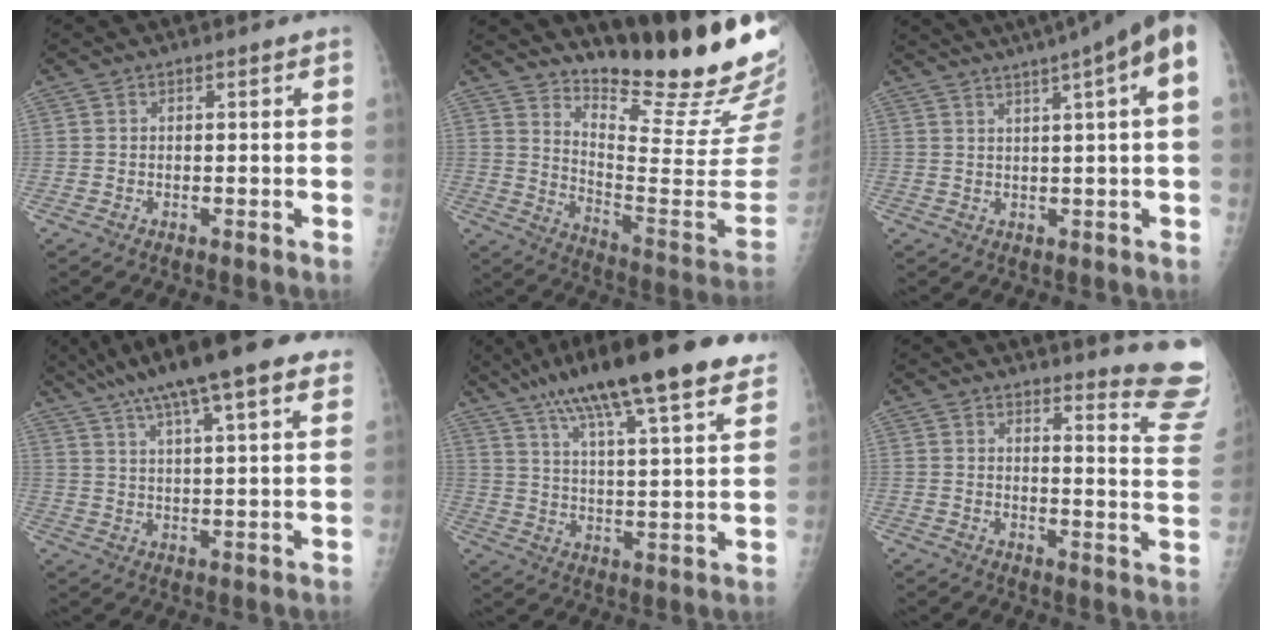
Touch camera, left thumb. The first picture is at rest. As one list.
[{"total": 24.9, "force": [20.6, 3.6, 13.5], "torque": [-0.176, -0.181, 0.289]}, {"total": 13.2, "force": [7.1, 0.3, 11.2], "torque": [-0.161, 0.026, 0.090]}, {"total": 21.0, "force": [14.0, 4.5, 15.0], "torque": [-0.238, 0.000, 0.207]}, {"total": 25.4, "force": [17.7, 4.9, 17.6], "torque": [-0.267, -0.026, 0.265]}, {"total": 13.2, "force": [12.9, -0.2, 2.9], "torque": [-0.016, -0.178, 0.125]}]